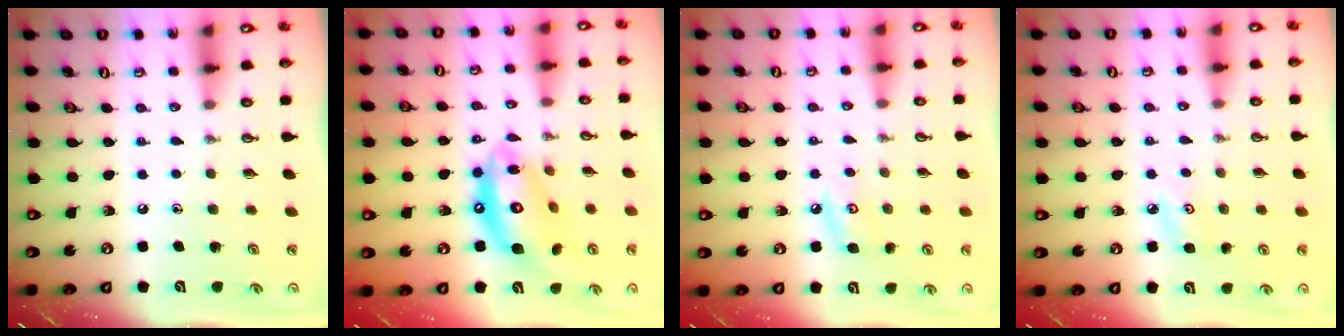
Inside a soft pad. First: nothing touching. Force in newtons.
{"total": 16.1, "press": 16.1, "slide": 1.5}
{"total": 7.6, "press": 7.5, "slide": 0.9}
{"total": 4.3, "press": 4.3, "slide": 0.6}